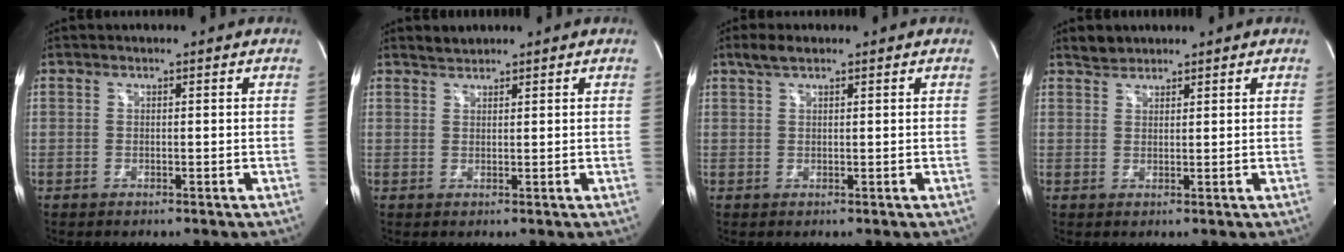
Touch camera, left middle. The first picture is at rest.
{"total": 1.3, "force": [1.3, 0.4, 0.0], "torque": [-0.004, 0.006, 0.026]}
{"total": 2.4, "force": [1.8, 0.6, 1.5], "torque": [-0.037, 0.012, 0.036]}
{"total": 1.9, "force": [1.7, 0.8, 0.0], "torque": [-0.003, 0.006, 0.033]}